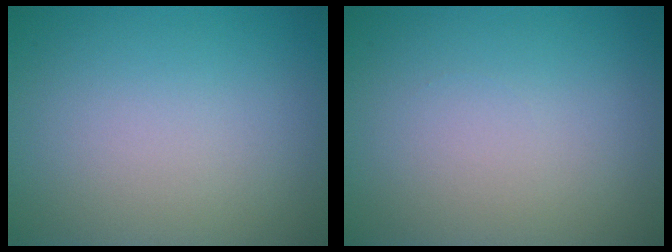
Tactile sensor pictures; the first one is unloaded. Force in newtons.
{"total": 0.0}